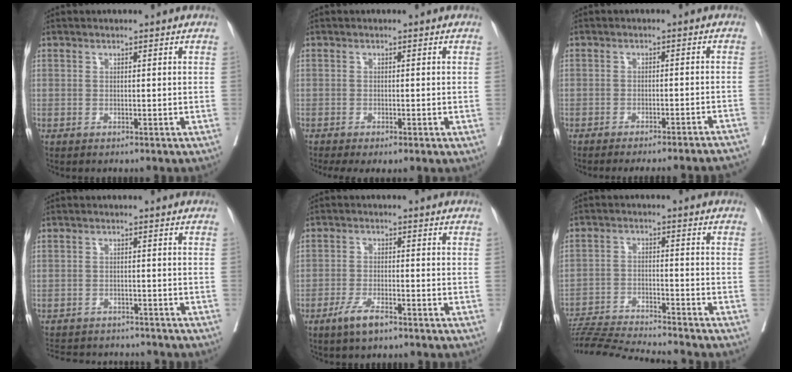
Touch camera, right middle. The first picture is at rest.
{"total": 4.2, "force": [-2.5, 1.4, 3.1], "torque": [-0.050, -0.013, -0.041]}
{"total": 15.7, "force": [-14.9, 0.5, 5.0], "torque": [-0.048, -0.007, -0.170]}
{"total": 11.4, "force": [-10.6, 3.1, 2.9], "torque": [-0.060, 0.006, -0.139]}
{"total": 4.2, "force": [-2.9, 0.8, 2.9], "torque": [-0.061, -0.004, -0.054]}
{"total": 12.8, "force": [-12.3, -1.4, 3.4], "torque": [-0.046, -0.009, -0.204]}